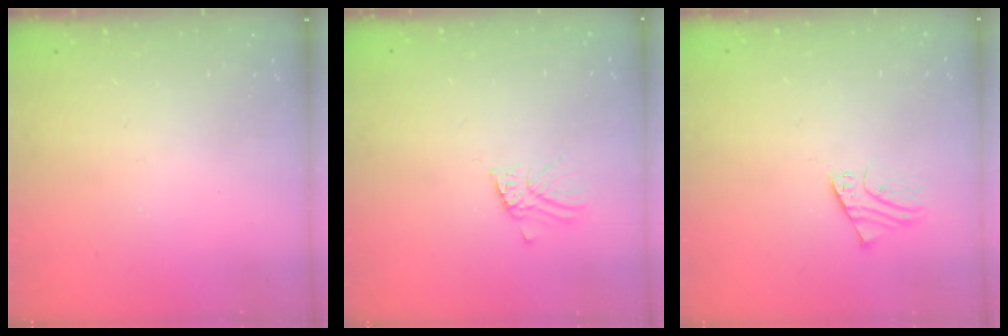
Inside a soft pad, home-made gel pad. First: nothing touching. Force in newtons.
{"total": 1.9, "press": 1.9, "slide": 0.1}
{"total": 2.0, "press": 2.0, "slide": 0.2}